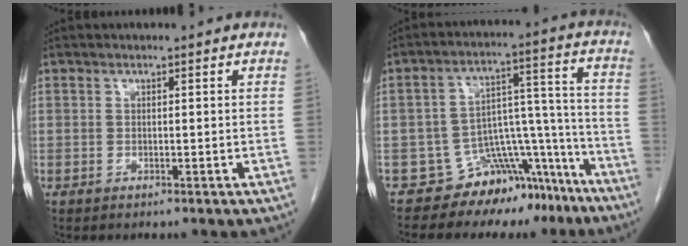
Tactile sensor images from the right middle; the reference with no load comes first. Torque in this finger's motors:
{"motor_torque": [-0.46, -0.72, -0.13, -0.05]}